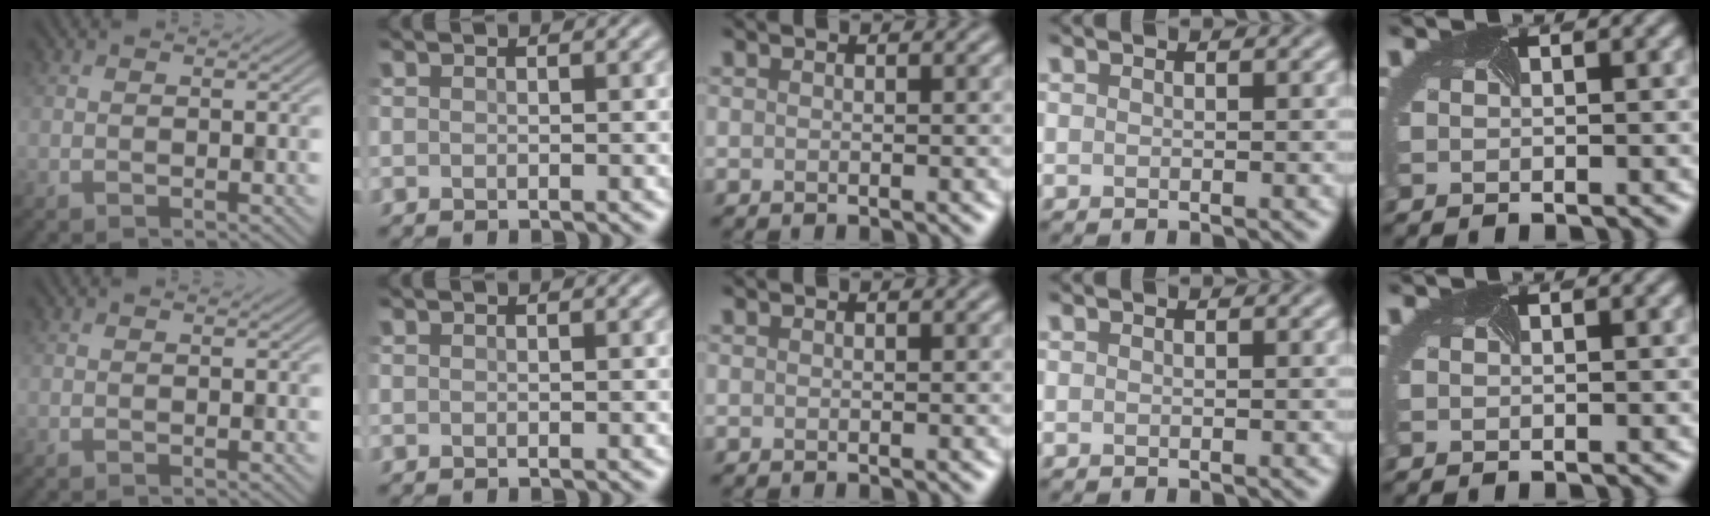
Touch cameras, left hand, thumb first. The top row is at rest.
{}